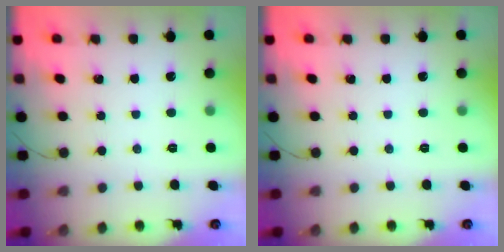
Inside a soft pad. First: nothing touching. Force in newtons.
{"total": 0.0}